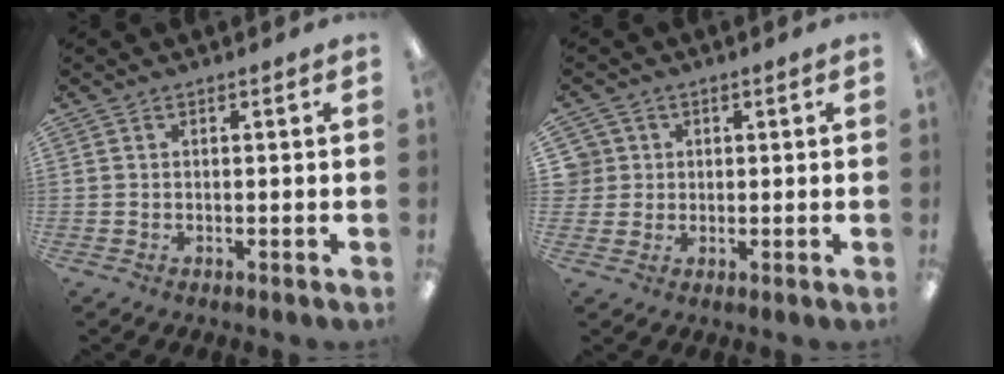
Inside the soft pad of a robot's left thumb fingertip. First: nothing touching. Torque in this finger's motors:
{"motor_torque": [-0.03, 0.01, -0.11, -0.03, 0.00]}